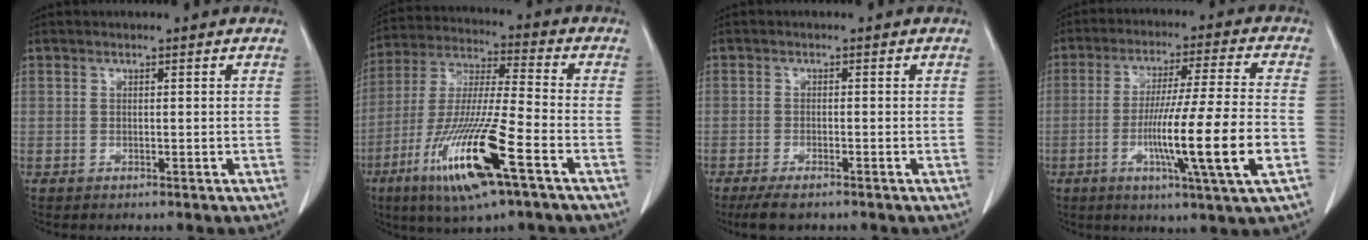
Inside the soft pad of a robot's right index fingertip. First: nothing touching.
{"total": 17.5, "force": [-8.1, 1.3, 15.5], "torque": [-0.328, -0.032, -0.150]}
{"total": 3.6, "force": [-2.7, 0.9, 2.2], "torque": [-0.044, -0.008, -0.044]}
{"total": 15.3, "force": [-4.3, -0.9, 14.7], "torque": [-0.260, -0.015, -0.076]}